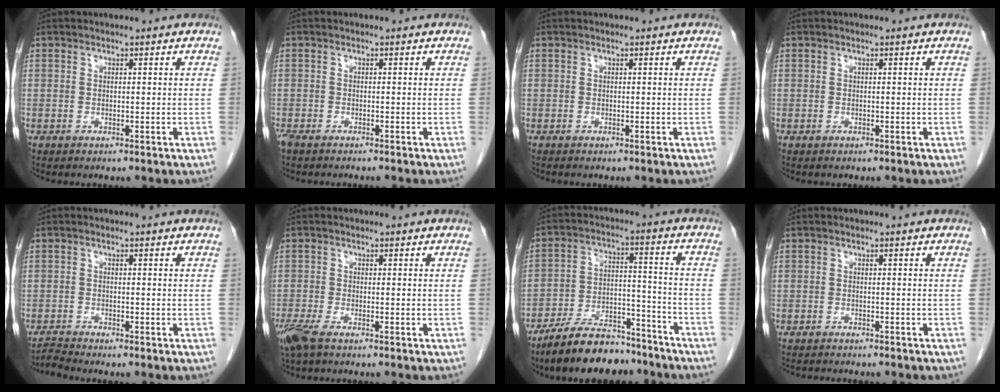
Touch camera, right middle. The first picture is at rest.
{"total": 3.2, "force": [-2.8, 0.5, 1.5], "torque": [-0.023, -0.007, -0.042]}
{"total": 0.0}
{"total": 0.0}
{"total": 1.8, "force": [-1.6, -0.8, -0.2], "torque": [-0.003, -0.015, -0.034]}
{"total": 3.7, "force": [-2.5, 0.7, 2.6], "torque": [-0.058, -0.011, -0.051]}
{"total": 13.1, "force": [-11.2, 4.1, 5.5], "torque": [-0.092, 0.014, -0.187]}
{"total": 6.0, "force": [-5.4, 1.2, 2.4], "torque": [-0.029, -0.005, -0.068]}